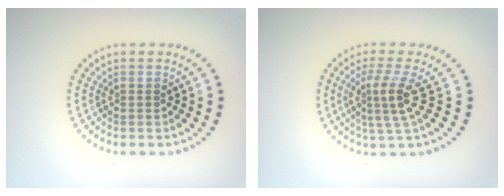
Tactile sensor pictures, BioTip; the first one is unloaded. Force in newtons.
{"total": 3.2, "press": 2.3, "slide": 2.3}